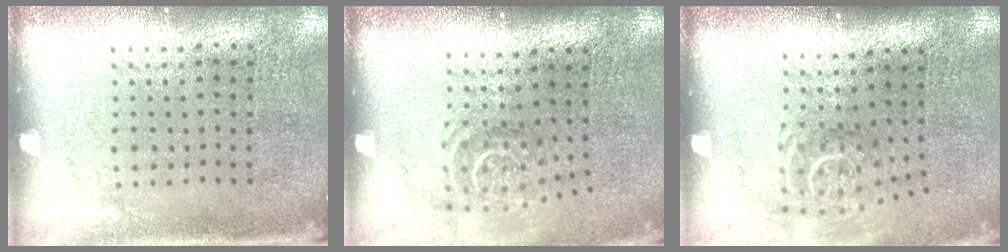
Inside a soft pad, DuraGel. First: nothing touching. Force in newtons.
{"total": 1.6, "press": 1.1, "slide": 1.1}
{"total": 1.7, "press": 1.2, "slide": 1.2}